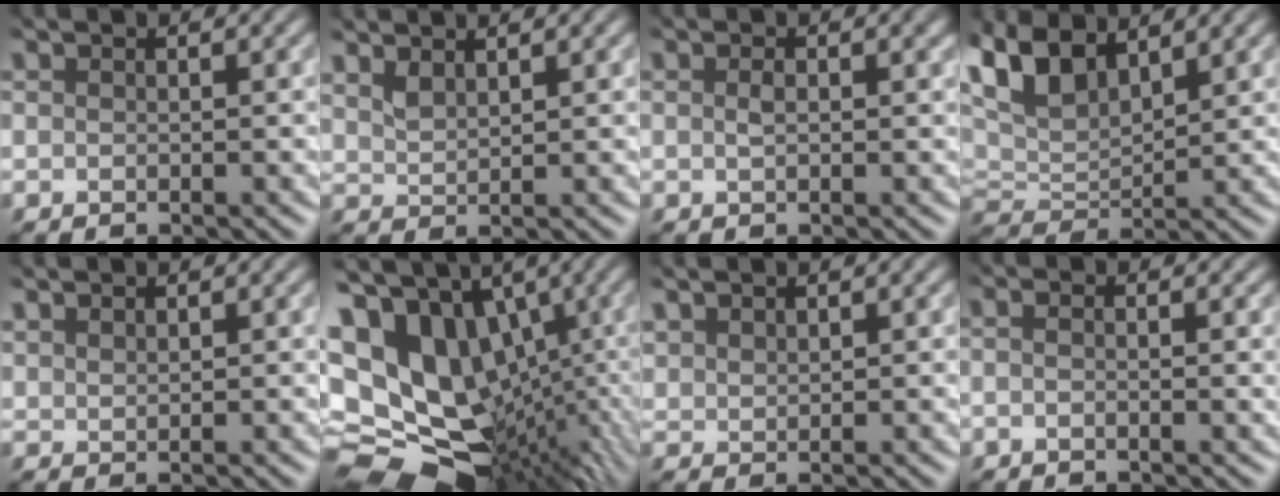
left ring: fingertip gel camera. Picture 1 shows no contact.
{"total": 1.6, "force": [1.5, -0.2, 0.6], "torque": [-0.018, 0.004, 0.037]}
{"total": 1.1, "force": [0.1, 0.4, 1.0], "torque": [-0.016, 0.001, 0.003]}
{"total": 6.2, "force": [3.9, 2.4, 4.1], "torque": [-0.102, 0.012, 0.074]}
{"total": 1.3, "force": [1.3, -0.1, 0.3], "torque": [-0.011, 0.006, 0.031]}
{"total": 19.0, "force": [1.3, 15.1, 11.4], "torque": [-0.227, 0.011, 0.050]}
{"total": 1.5, "force": [1.5, 0.2, 0.4], "torque": [-0.015, 0.007, 0.036]}
{"total": 1.3, "force": [-0.3, 0.0, 1.2], "torque": [-0.022, -0.003, -0.004]}